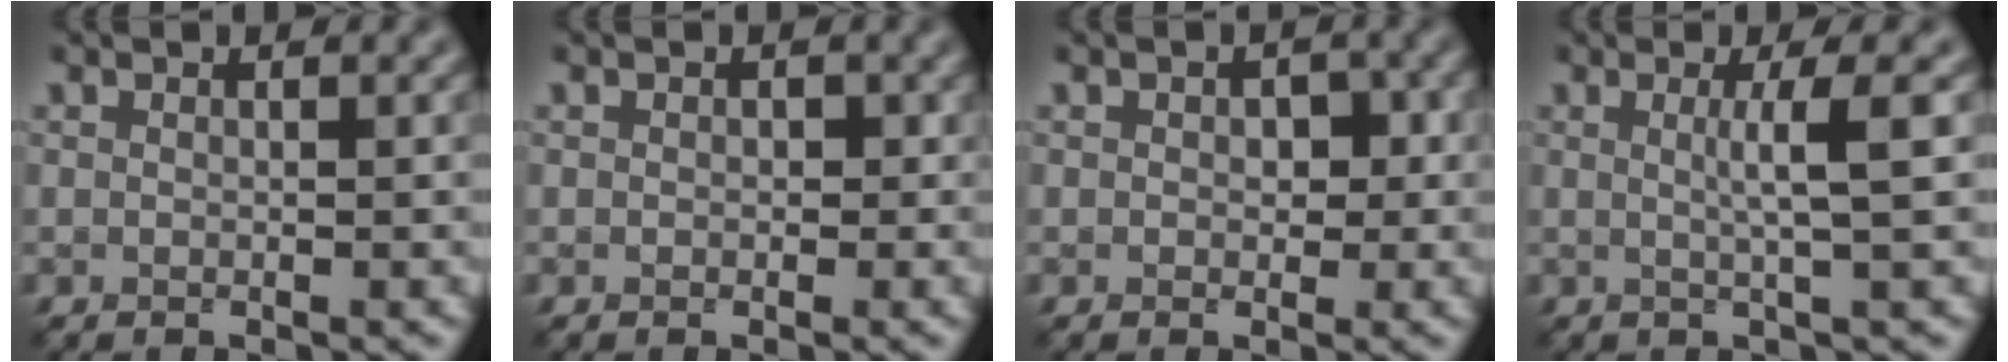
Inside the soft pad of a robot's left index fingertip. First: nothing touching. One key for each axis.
{"total": 0.7, "fx": 0.0, "fy": 0.6, "fz": 0.3, "tx": -0.001, "ty": -0.005, "tz": -0.003}
{"total": 2.0, "fx": 0.1, "fy": 1.4, "fz": 1.4, "tx": -0.017, "ty": -0.001, "tz": 0.000}
{"total": 3.3, "fx": 0.4, "fy": 0.6, "fz": 3.2, "tx": -0.051, "ty": 0.004, "tz": 0.000}